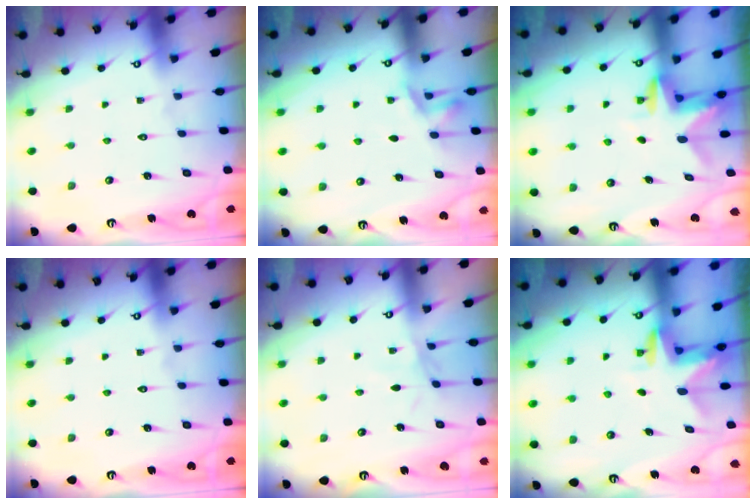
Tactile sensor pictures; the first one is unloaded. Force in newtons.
{"total": 2.7, "press": 2.3, "slide": 1.5}
{"total": 2.9, "press": 2.9, "slide": 0.3}
{"total": 0.0}
{"total": 2.1, "press": 2.1, "slide": 0.5}
{"total": 3.0, "press": 3.0, "slide": 0.2}